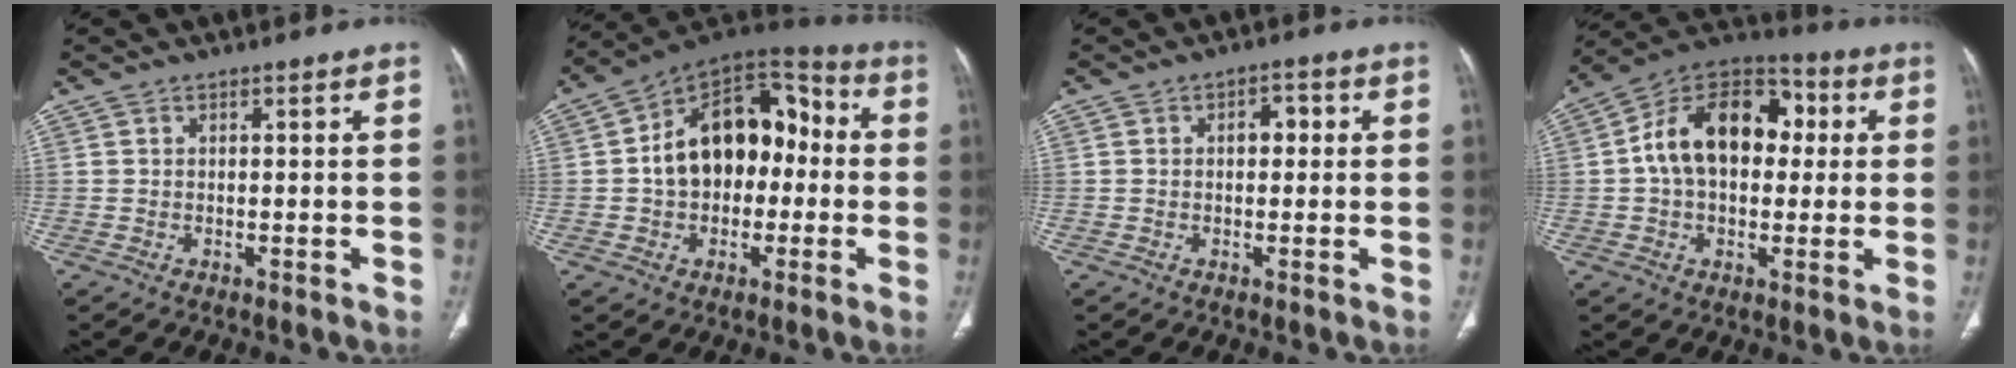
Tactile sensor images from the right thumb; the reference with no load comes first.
{"total": 18.3, "force": [-0.1, 12.4, 13.5], "torque": [-0.168, 0.051, -0.010]}
{"total": 3.0, "force": [0.4, 2.0, 2.2], "torque": [-0.022, 0.012, 0.002]}
{"total": 18.1, "force": [2.2, 12.1, 13.3], "torque": [-0.187, 0.036, 0.027]}